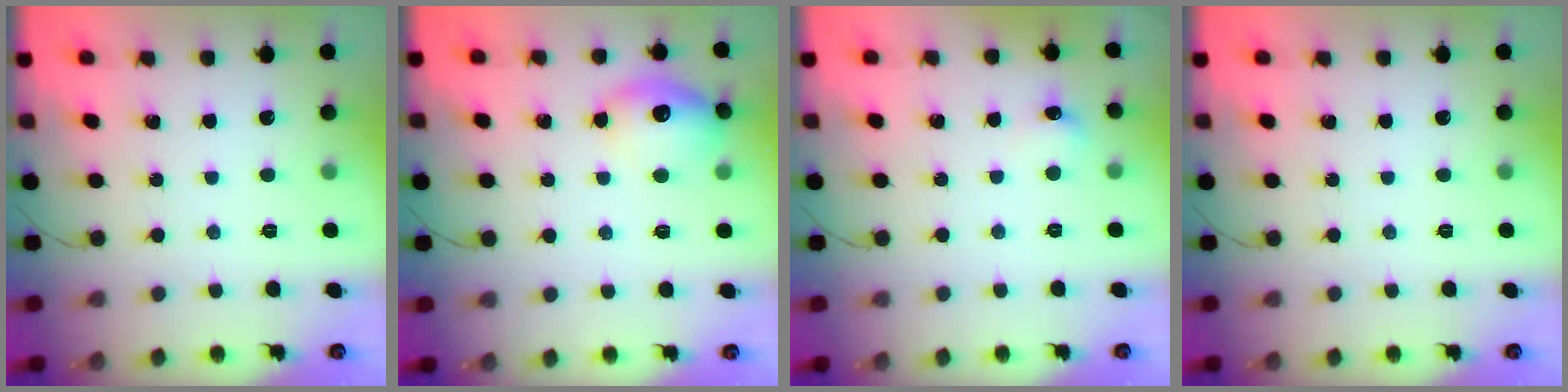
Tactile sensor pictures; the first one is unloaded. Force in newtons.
{"total": 13.0, "press": 13.0, "slide": 0.6}
{"total": 5.2, "press": 5.0, "slide": 1.4}
{"total": 0.0}